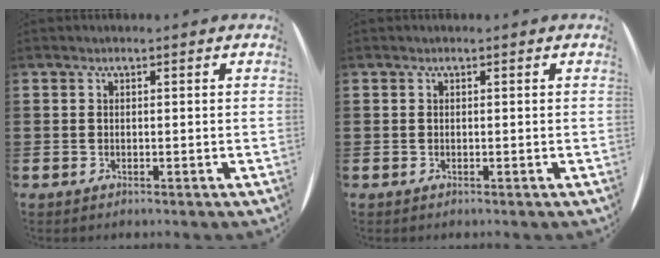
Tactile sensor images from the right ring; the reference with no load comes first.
{"total": 0.0}